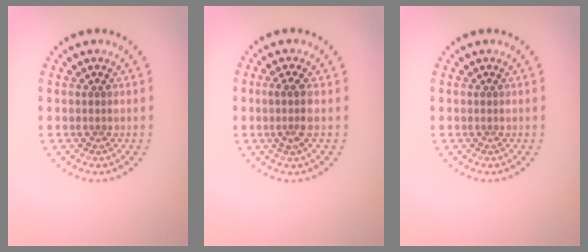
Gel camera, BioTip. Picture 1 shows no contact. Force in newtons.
{"total": 1.9, "press": 1.5, "slide": 1.2}
{"total": 0.0}